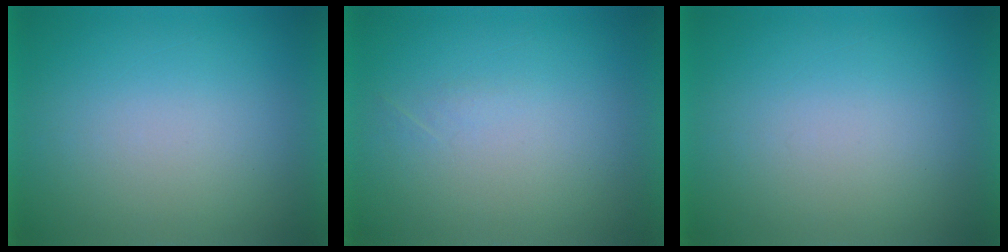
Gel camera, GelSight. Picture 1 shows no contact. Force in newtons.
{"total": 1.0}
{"total": 0.0}